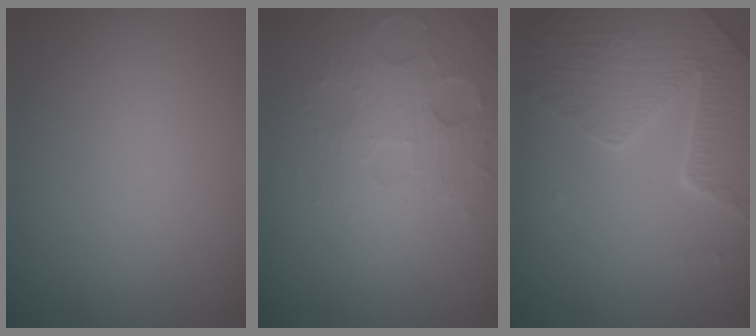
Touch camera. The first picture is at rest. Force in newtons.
{"total": 3.5, "press": 3.2, "slide": 1.4}
{"total": 6.9, "press": 5.3, "slide": 4.4}